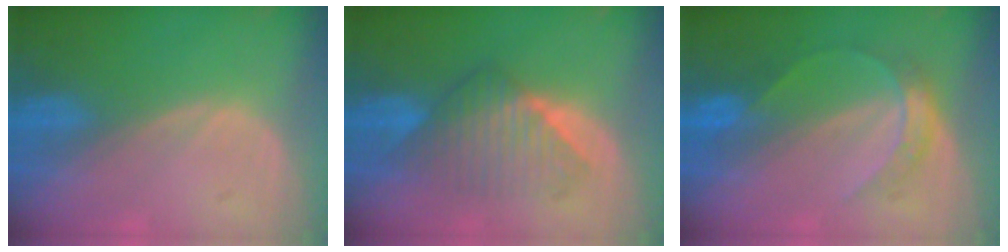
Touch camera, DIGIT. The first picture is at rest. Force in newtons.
{"total": 6.9, "press": 6.9, "slide": 0.5}
{"total": 4.8, "press": 4.6, "slide": 1.1}